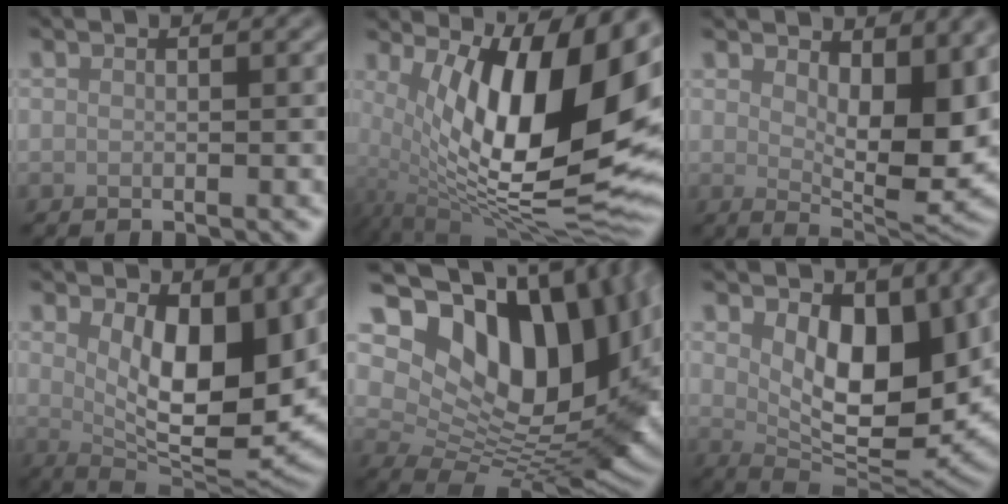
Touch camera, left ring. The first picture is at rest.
{"total": 15.6, "force": [3.3, 6.2, 13.9], "torque": [-0.222, -0.005, 0.064]}
{"total": 9.6, "force": [2.2, 4.5, 8.2], "torque": [-0.114, -0.014, 0.041]}
{"total": 9.7, "force": [2.6, 4.4, 8.2], "torque": [-0.129, -0.016, 0.046]}
{"total": 16.4, "force": [4.6, 9.9, 12.2], "torque": [-0.185, 0.007, 0.087]}
{"total": 8.7, "force": [2.5, 4.5, 6.9], "torque": [-0.117, -0.019, 0.040]}